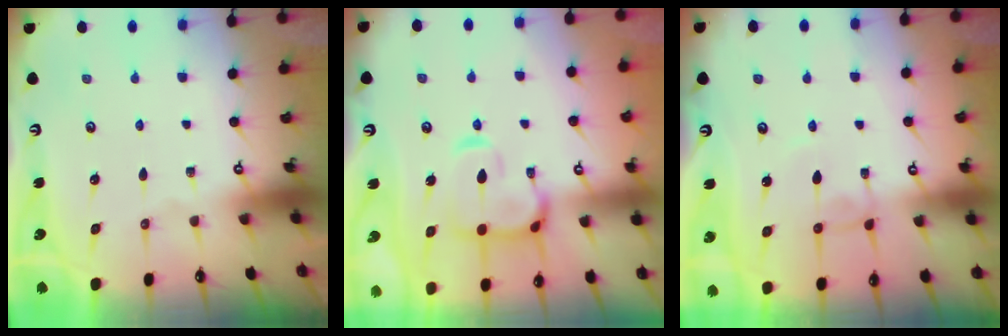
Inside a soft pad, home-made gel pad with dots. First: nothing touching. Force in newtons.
{"total": 6.7, "press": 6.5, "slide": 1.4}
{"total": 2.6, "press": 2.6, "slide": 0.1}